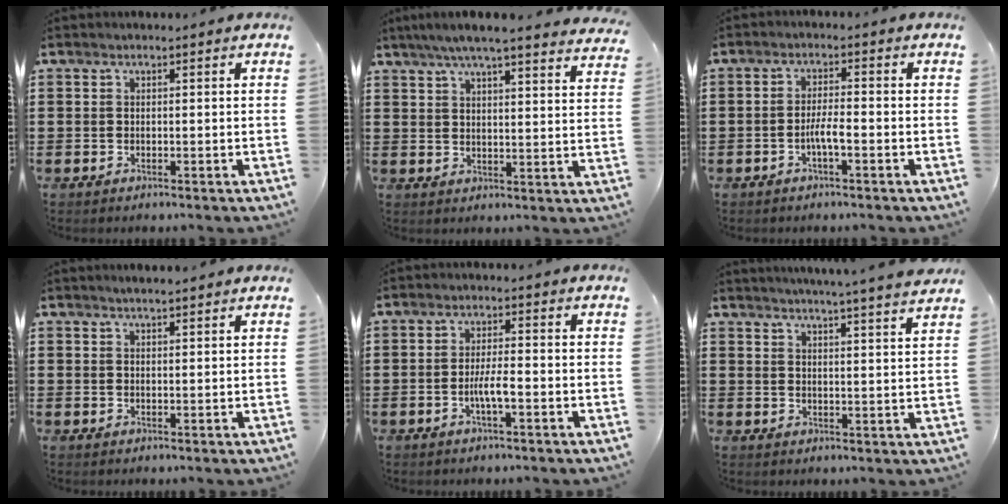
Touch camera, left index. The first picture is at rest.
{"total": 5.7, "force": [5.0, -0.2, 2.6], "torque": [-0.068, -0.021, 0.087]}
{"total": 3.3, "force": [-1.4, 0.5, 3.0], "torque": [-0.060, 0.001, -0.026]}
{"total": 1.4, "force": [1.3, 0.0, 0.5], "torque": [-0.011, 0.002, 0.026]}
{"total": 3.7, "force": [-1.2, 0.6, 3.4], "torque": [-0.067, 0.001, -0.024]}
{"total": 4.3, "force": [4.0, -1.1, 1.0], "torque": [-0.033, -0.024, 0.068]}